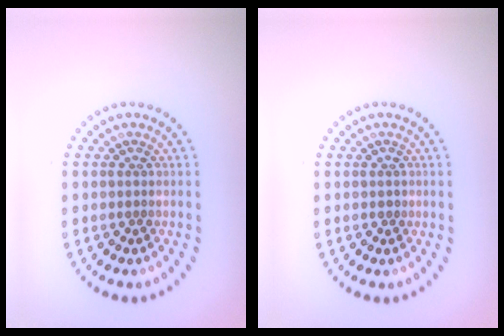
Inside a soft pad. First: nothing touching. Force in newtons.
{"total": 0.8, "press": 0.8, "slide": 0.1}